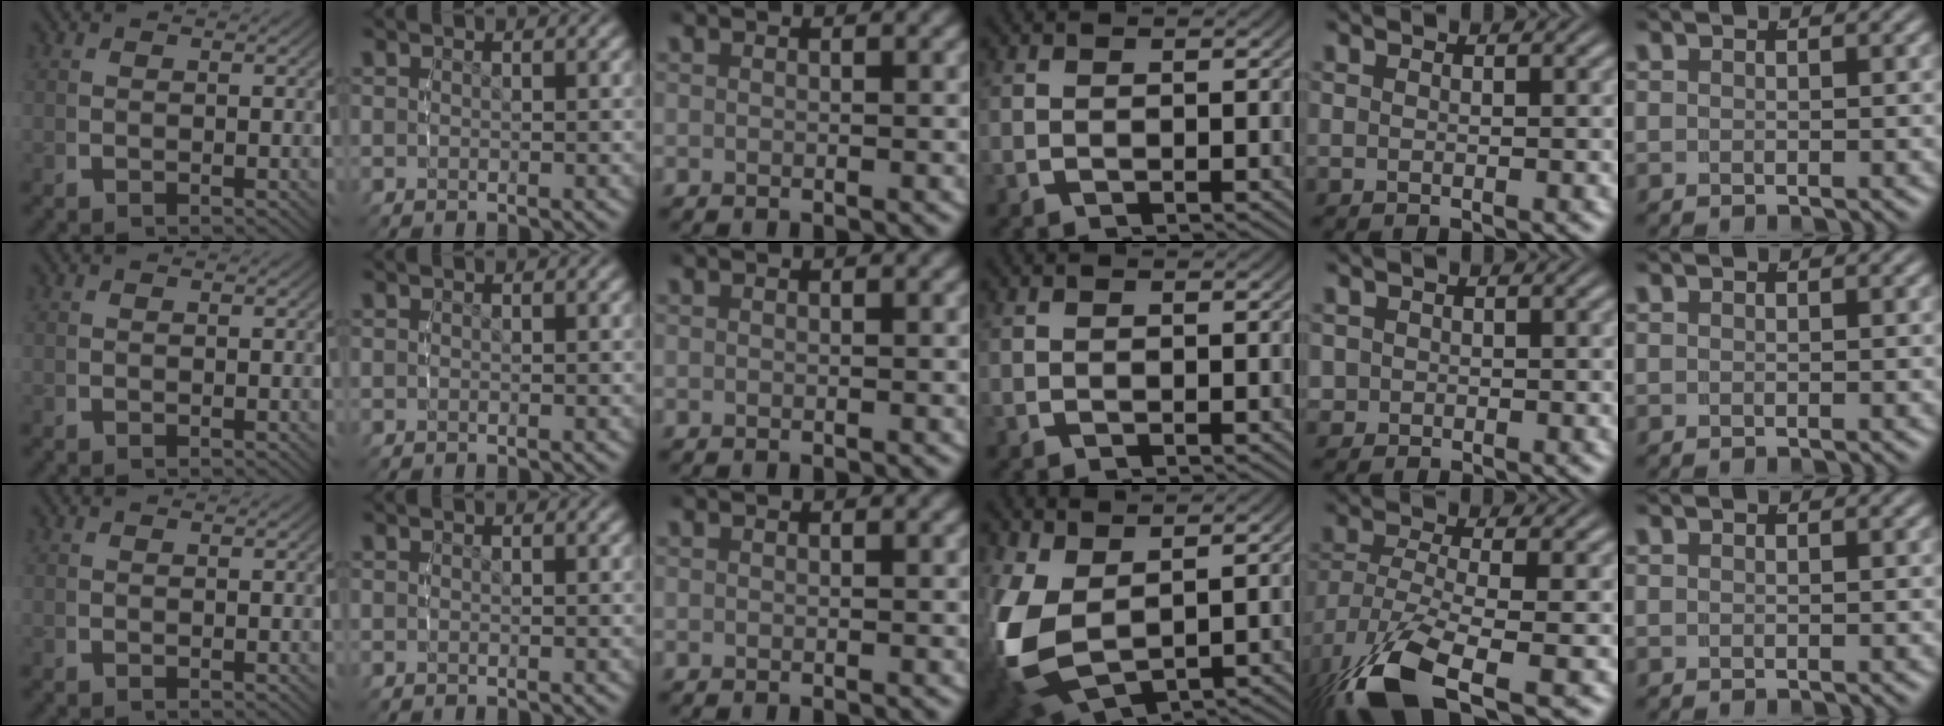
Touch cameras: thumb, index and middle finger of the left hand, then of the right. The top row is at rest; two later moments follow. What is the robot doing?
{"motion": "lift_and_place", "object": "pen"}